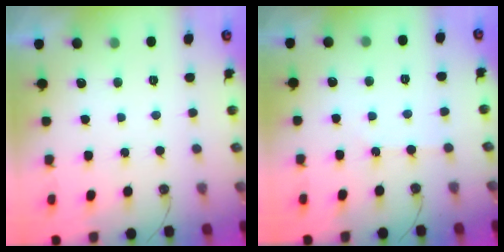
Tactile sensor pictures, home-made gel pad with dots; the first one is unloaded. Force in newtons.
{"total": 2.9, "press": 2.8, "slide": 0.5}